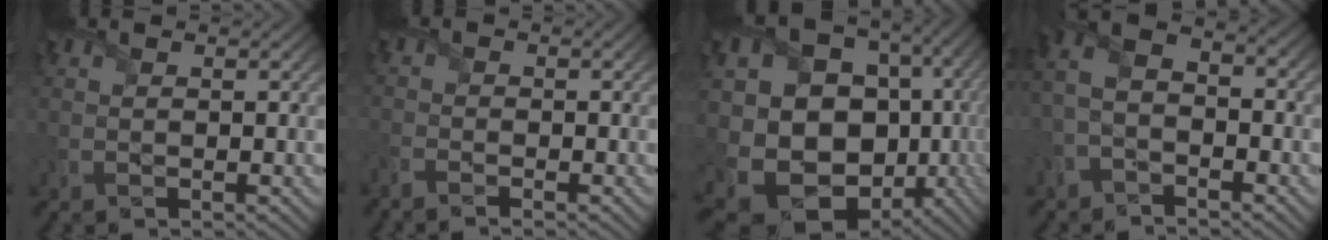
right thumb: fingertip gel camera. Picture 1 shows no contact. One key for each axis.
{"total": 2.4, "fx": -2.1, "fy": 0.6, "fz": 1.1, "tx": -0.033, "ty": -0.005, "tz": -0.051}
{"total": 19.0, "fx": -2.6, "fy": 16.2, "fz": 9.6, "tx": -0.217, "ty": -0.041, "tz": -0.003}
{"total": 5.5, "fx": -2.2, "fy": 3.1, "fz": 3.9, "tx": -0.093, "ty": 0.007, "tz": -0.060}